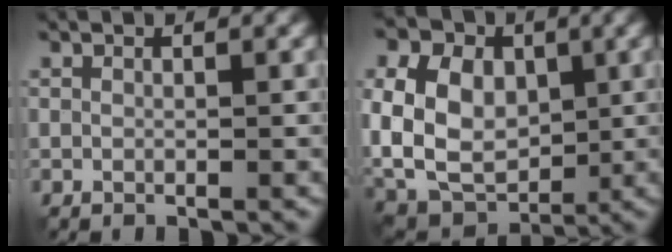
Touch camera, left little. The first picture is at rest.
{"total": 13.6, "force": [1.6, 10.3, 8.8], "torque": [-0.191, 0.028, 0.017]}